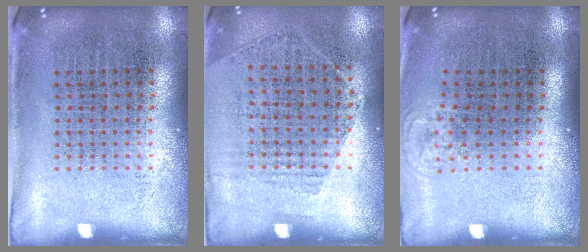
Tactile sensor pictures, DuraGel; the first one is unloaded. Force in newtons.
{"total": 1.2, "press": 1.0, "slide": 0.7}
{"total": 0.6, "press": 0.5, "slide": 0.3}